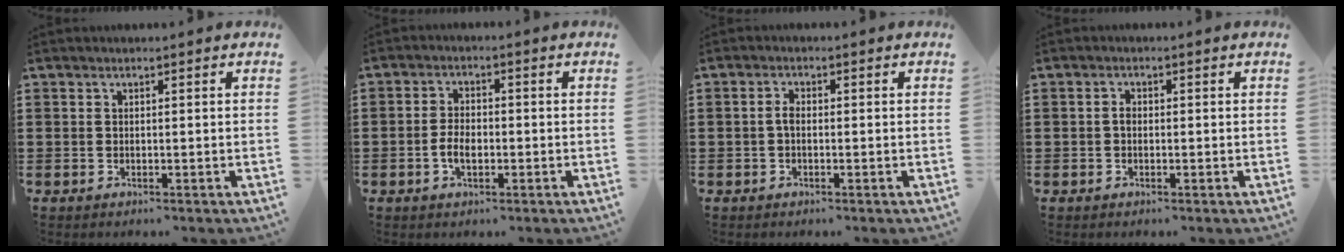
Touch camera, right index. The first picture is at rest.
{"total": 3.8, "force": [-1.1, 1.8, 3.1], "torque": [-0.078, -0.004, -0.025]}
{"total": 1.7, "force": [-0.4, 0.8, 1.5], "torque": [-0.036, -0.001, -0.010]}
{"total": 1.3, "force": [-0.2, 0.8, 1.0], "torque": [-0.020, 0.002, -0.005]}